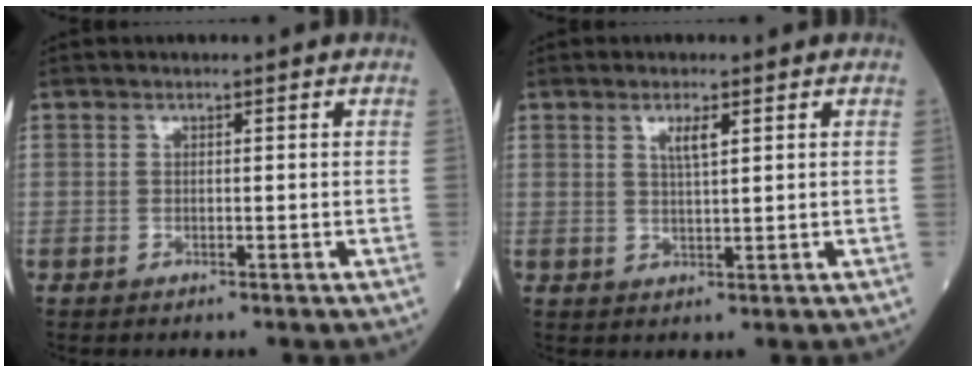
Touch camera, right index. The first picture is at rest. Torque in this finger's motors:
{"motor_torque": [0.06, 0.10, 0.04, 0.05]}